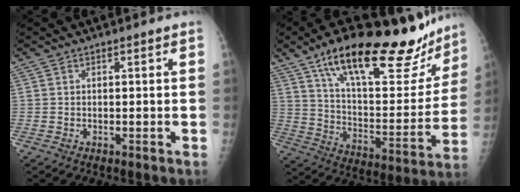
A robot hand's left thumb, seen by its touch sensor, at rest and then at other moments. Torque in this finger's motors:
{"motor_torque": [0.86, 0.87, 1.35, -1.42, 0.14]}